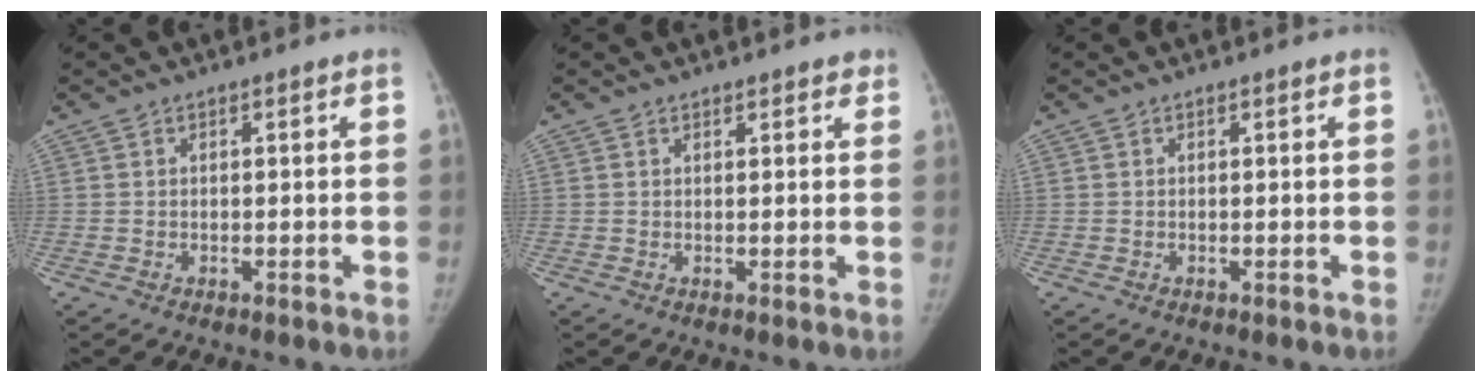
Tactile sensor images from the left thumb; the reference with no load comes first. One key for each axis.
{"total": 1.4, "fx": 1.2, "fy": 0.7, "fz": 0.4, "tx": 0.011, "ty": -0.004, "tz": 0.010}
{"total": 0.0}